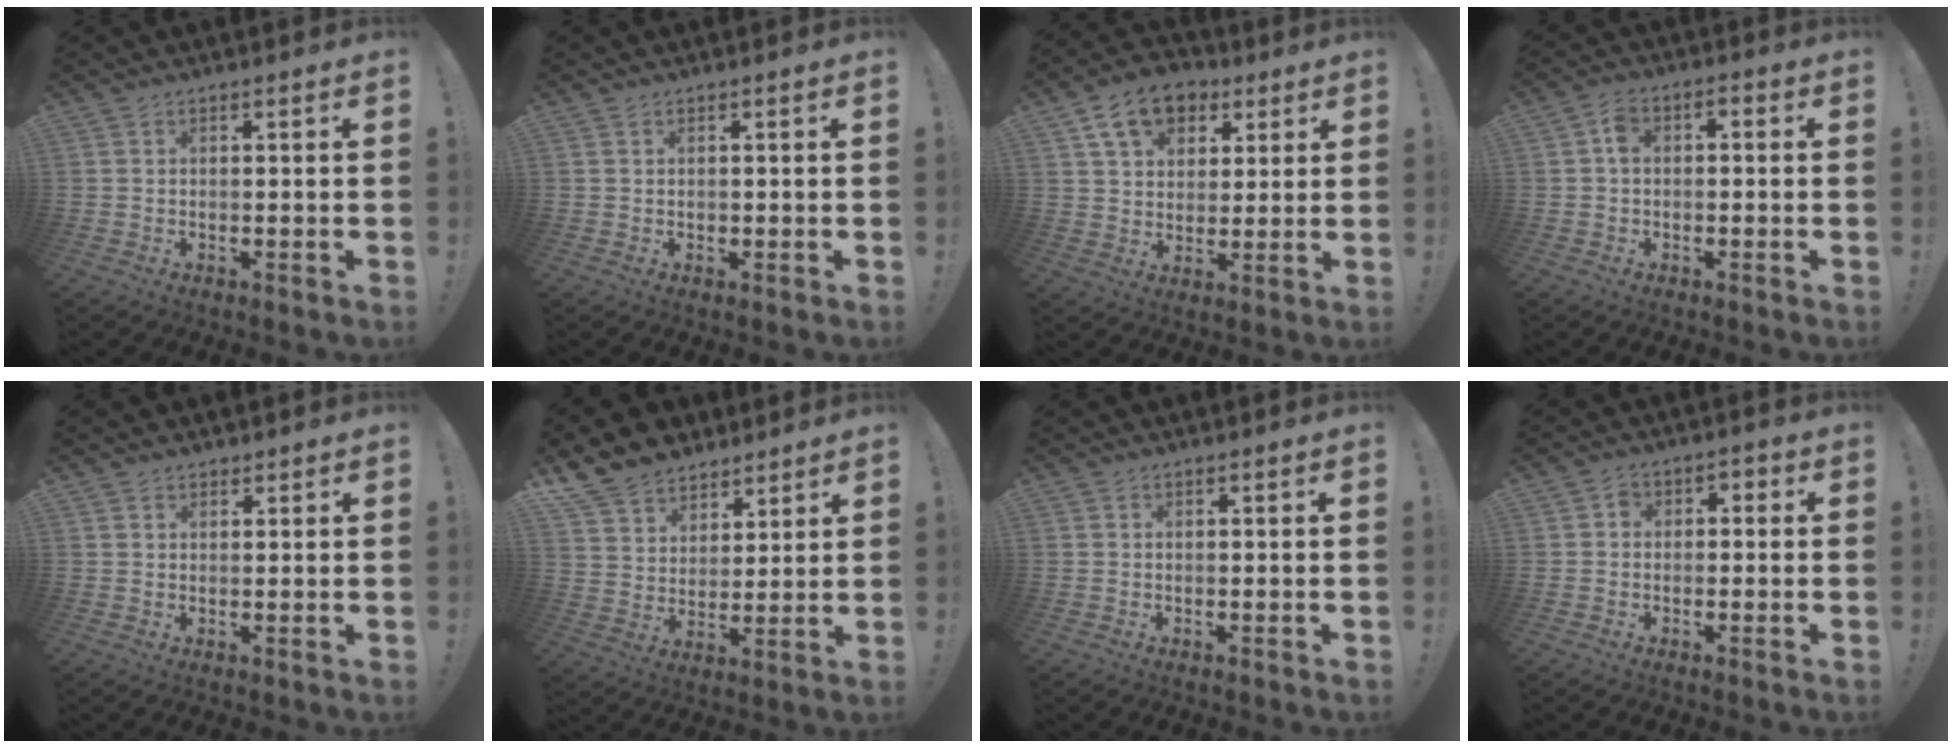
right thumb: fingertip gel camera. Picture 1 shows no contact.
{"total": 0.5, "force": [0.1, 0.5, -0.1], "torque": [-0.002, 0.004, 0.003]}
{"total": 12.5, "force": [6.4, 9.1, 5.8], "torque": [-0.085, -0.025, 0.123]}
{"total": 4.4, "force": [-1.2, 2.9, 3.0], "torque": [-0.055, 0.020, -0.020]}
{"total": 1.5, "force": [1.2, 0.8, 0.1], "torque": [0.010, -0.008, 0.021]}
{"total": 11.3, "force": [8.8, 6.9, 1.9], "torque": [-0.042, -0.066, 0.175]}
{"total": 0.0}
{"total": 3.7, "force": [-2.1, 2.6, 1.6], "torque": [-0.020, 0.017, -0.040]}